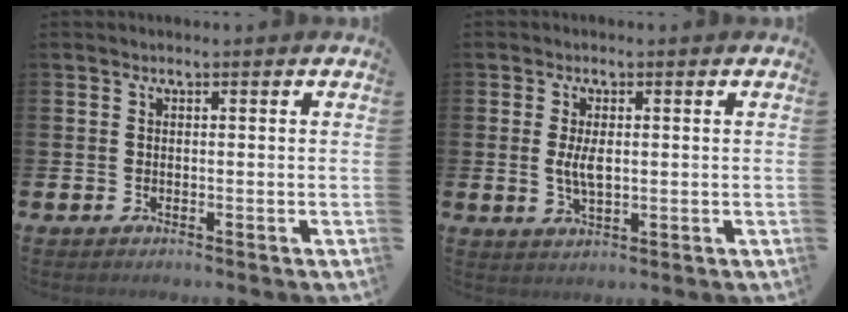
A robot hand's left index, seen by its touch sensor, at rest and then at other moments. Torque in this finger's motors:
{"motor_torque": [0.67, -0.14, 0.11, 0.08]}